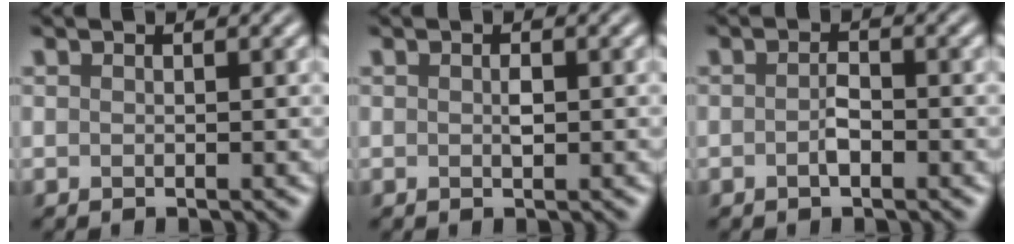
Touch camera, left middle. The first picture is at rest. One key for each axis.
{"total": 0.8, "fx": 0.0, "fy": 0.4, "fz": 0.7, "tx": -0.013, "ty": 0.000, "tz": 0.001}
{"total": 1.5, "fx": -0.6, "fy": 0.6, "fz": 1.2, "tx": -0.024, "ty": 0.002, "tz": -0.012}